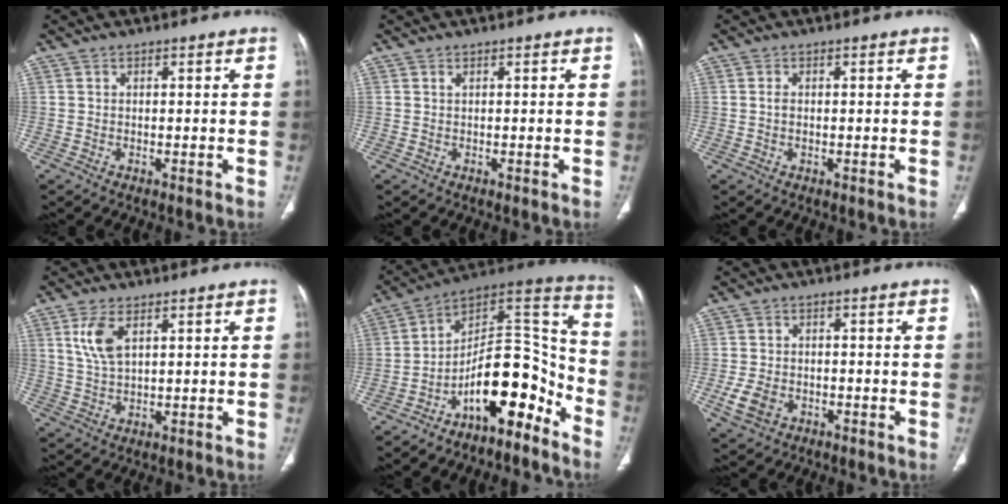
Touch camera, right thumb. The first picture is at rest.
{"total": 0.0}
{"total": 1.4, "force": [0.0, 0.8, 1.1], "torque": [-0.025, 0.000, -0.002]}
{"total": 5.8, "force": [2.5, 2.6, 4.6], "torque": [-0.103, -0.006, 0.059]}
{"total": 16.8, "force": [-9.9, 7.2, 11.6], "torque": [-0.142, 0.124, -0.166]}
{"total": 5.3, "force": [-2.0, 3.9, 3.0], "torque": [-0.064, 0.006, -0.031]}